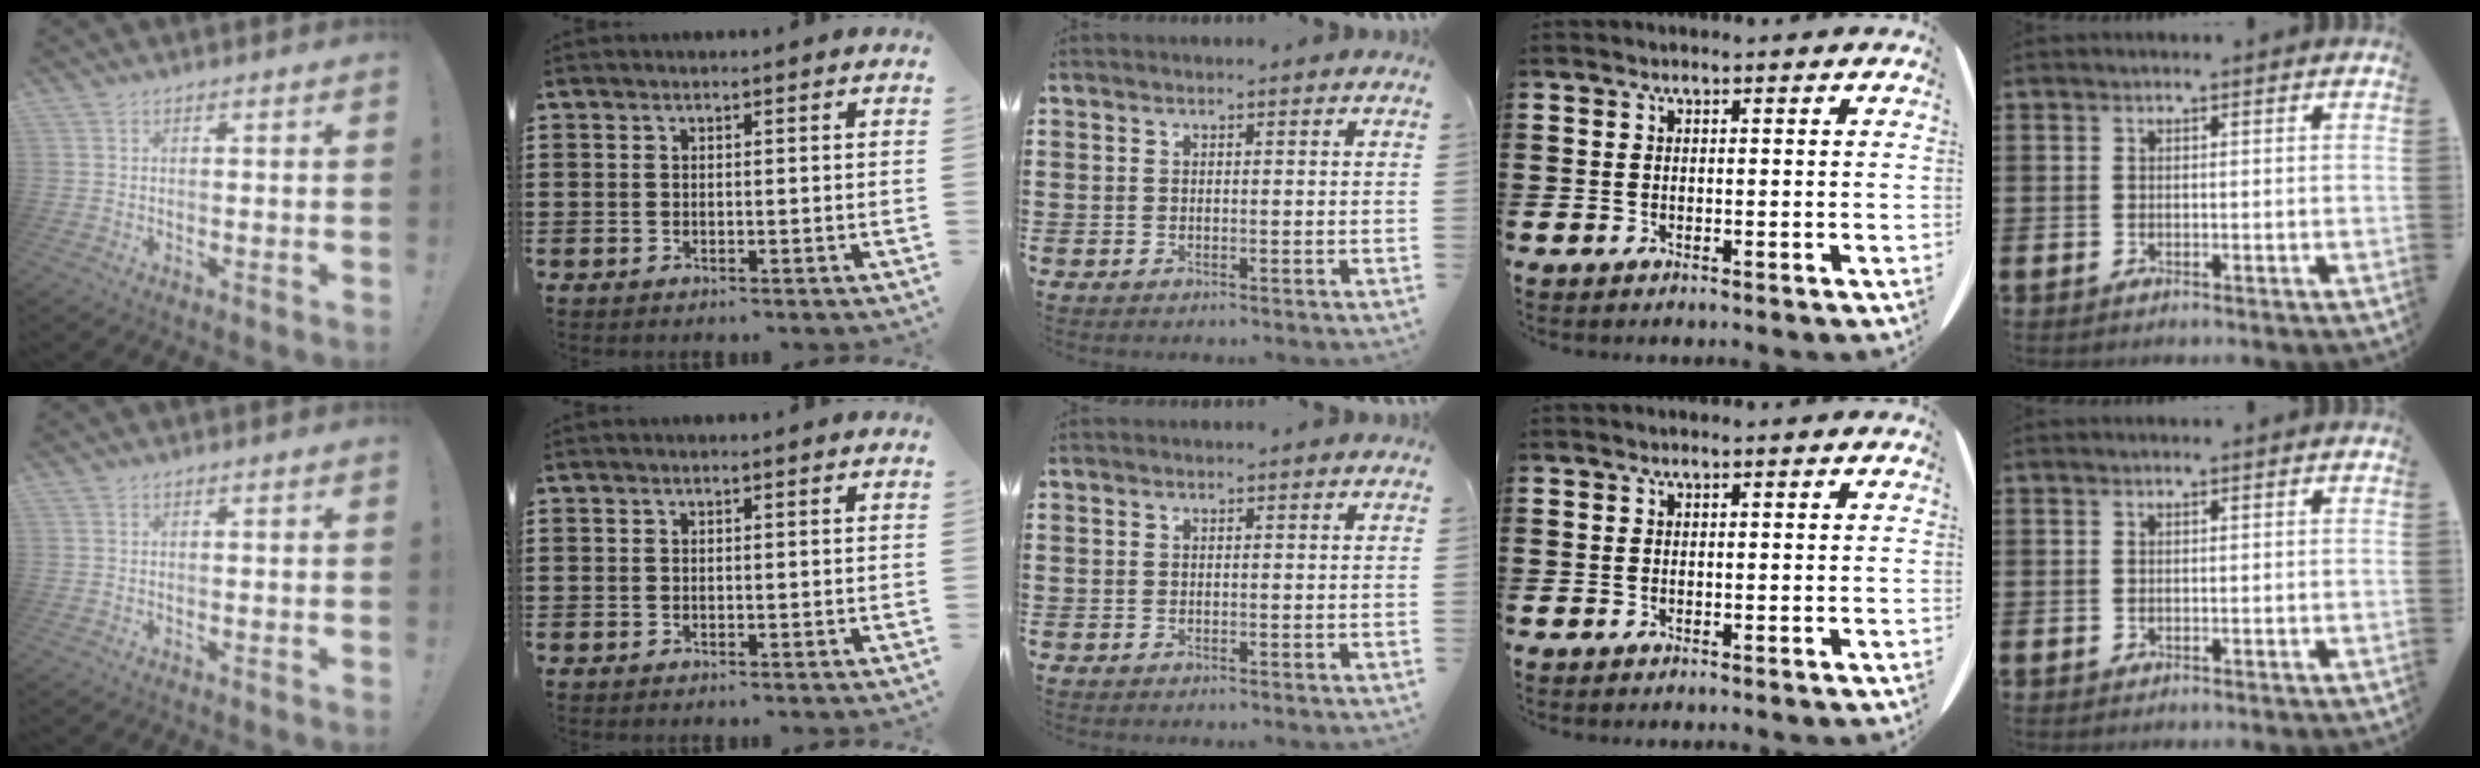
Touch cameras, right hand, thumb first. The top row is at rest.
{}